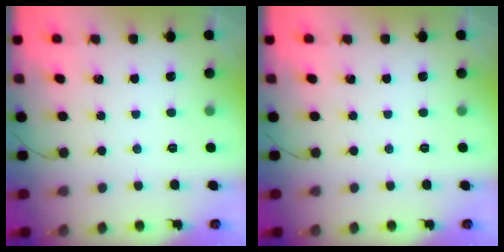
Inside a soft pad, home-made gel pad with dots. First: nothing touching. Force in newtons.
{"total": 0.0}